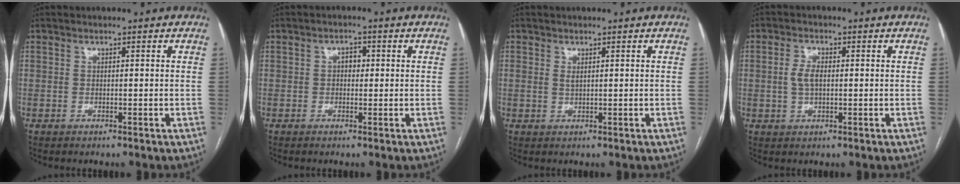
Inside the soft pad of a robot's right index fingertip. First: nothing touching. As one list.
[{"total": 1.8, "force": [0.7, 1.3, 1.1], "torque": [-0.020, 0.006, 0.008]}, {"total": 1.2, "force": [1.0, 0.5, 0.4], "torque": [-0.021, 0.003, 0.022]}, {"total": 3.3, "force": [0.1, 1.6, 2.9], "torque": [-0.063, 0.005, 0.003]}]